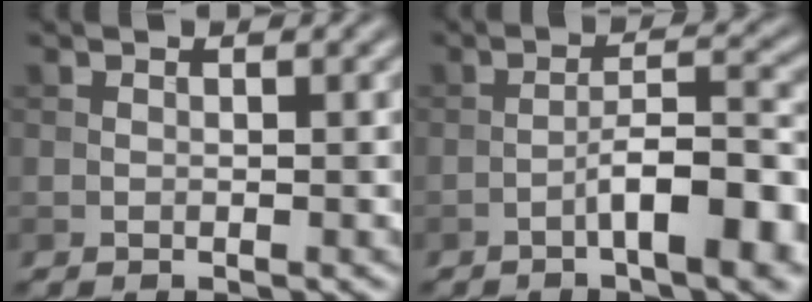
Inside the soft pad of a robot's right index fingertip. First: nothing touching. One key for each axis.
{"total": 7.6, "fx": -3.3, "fy": 1.7, "fz": 6.6, "tx": -0.101, "ty": 0.017, "tz": -0.057}